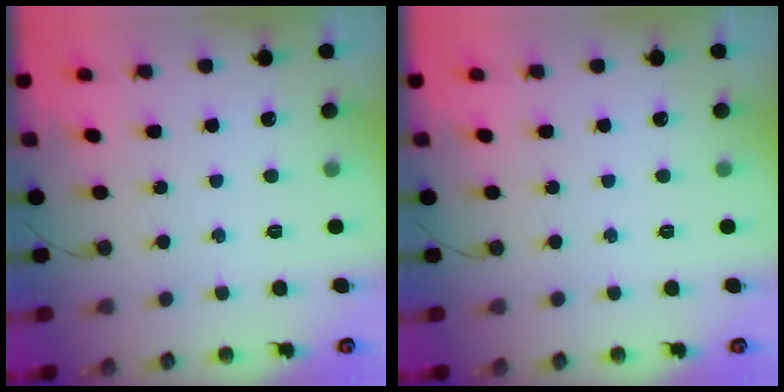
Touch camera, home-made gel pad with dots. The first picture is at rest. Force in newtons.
{"total": 0.0}